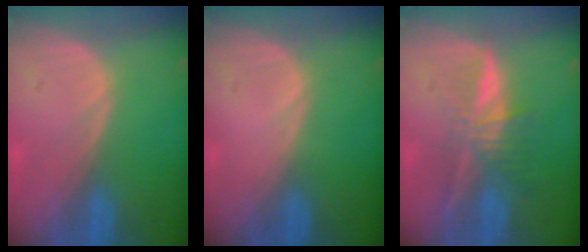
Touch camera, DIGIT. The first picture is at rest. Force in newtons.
{"total": 0.0}
{"total": 6.4, "press": 5.7, "slide": 3.1}